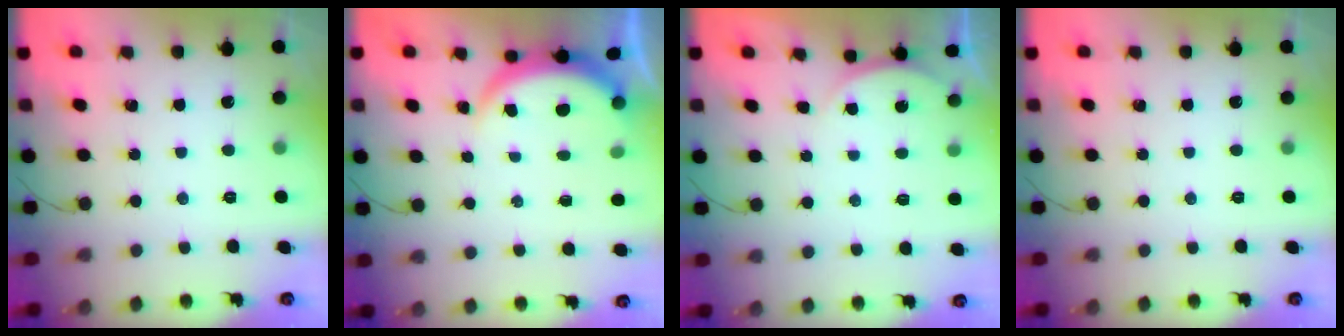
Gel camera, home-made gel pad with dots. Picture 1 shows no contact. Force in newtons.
{"total": 3.7, "press": 3.7, "slide": 0.2}
{"total": 2.8, "press": 2.1, "slide": 1.7}
{"total": 0.0}